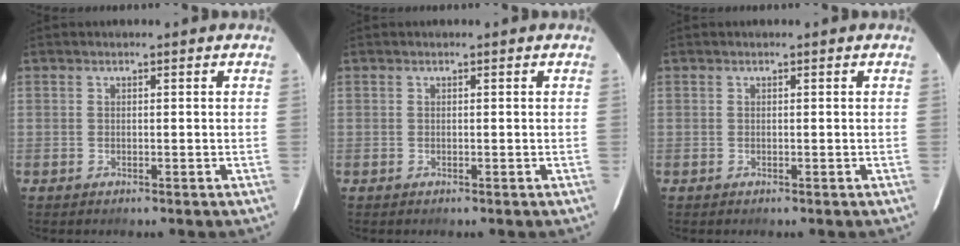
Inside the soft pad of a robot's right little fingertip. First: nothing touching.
{"total": 0.0}
{"total": 0.0}